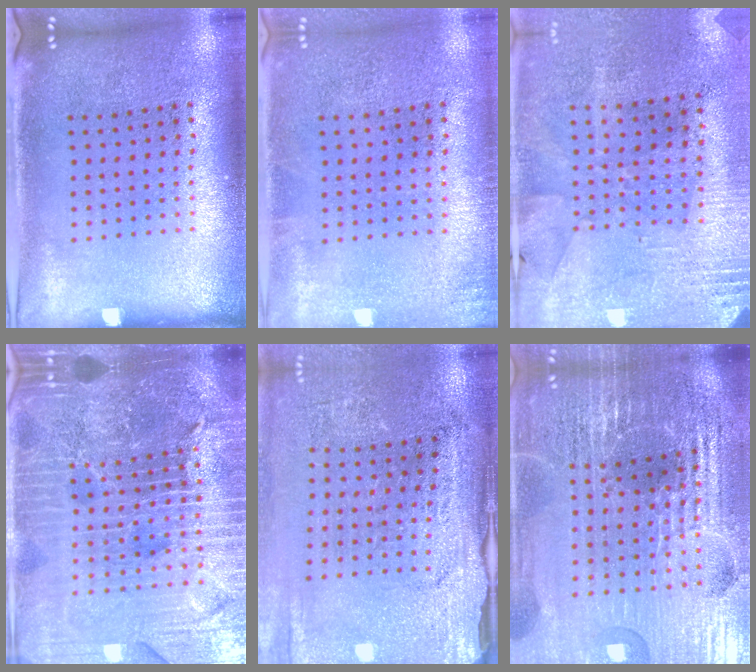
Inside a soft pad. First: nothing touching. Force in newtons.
{"total": 0.8, "press": 0.8, "slide": 0.1}
{"total": 2.7, "press": 2.4, "slide": 1.3}
{"total": 6.5, "press": 5.7, "slide": 3.1}
{"total": 3.4, "press": 3.1, "slide": 1.3}
{"total": 6.8, "press": 5.9, "slide": 3.4}